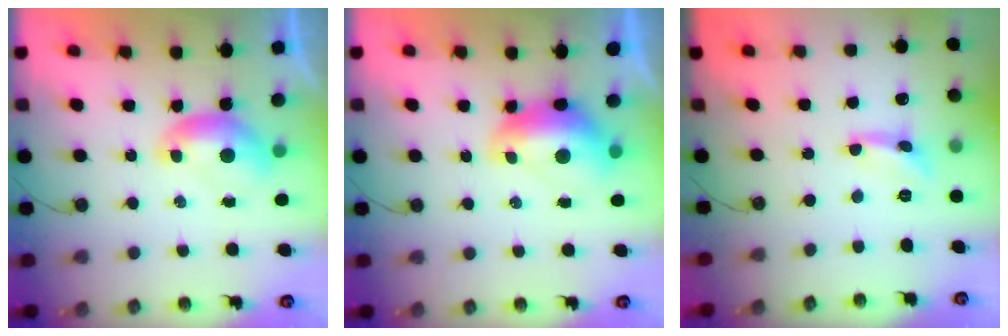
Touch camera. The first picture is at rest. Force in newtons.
{"total": 2.6, "press": 2.5, "slide": 0.7}
{"total": 1.1, "press": 1.0, "slide": 0.4}